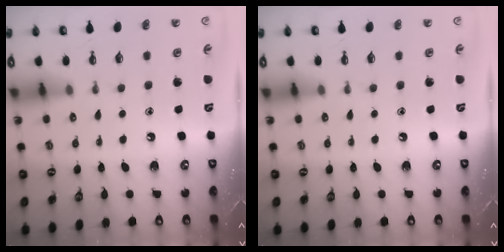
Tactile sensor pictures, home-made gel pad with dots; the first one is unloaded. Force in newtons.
{"total": 0.0}